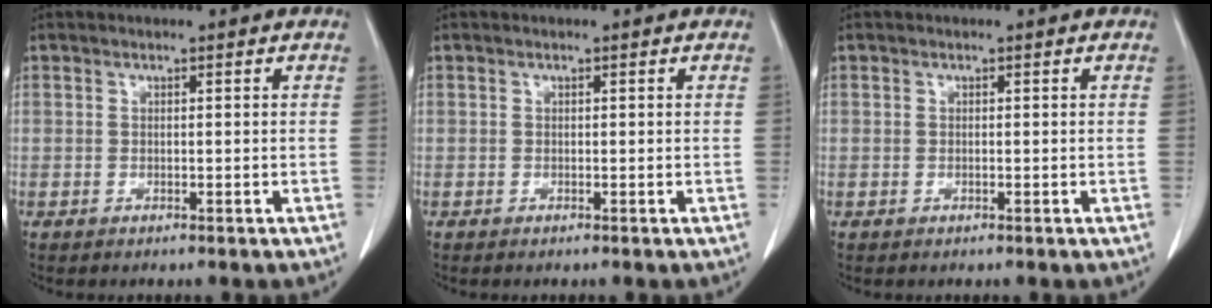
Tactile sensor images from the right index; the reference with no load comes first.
{"total": 0.0}
{"total": 0.0}